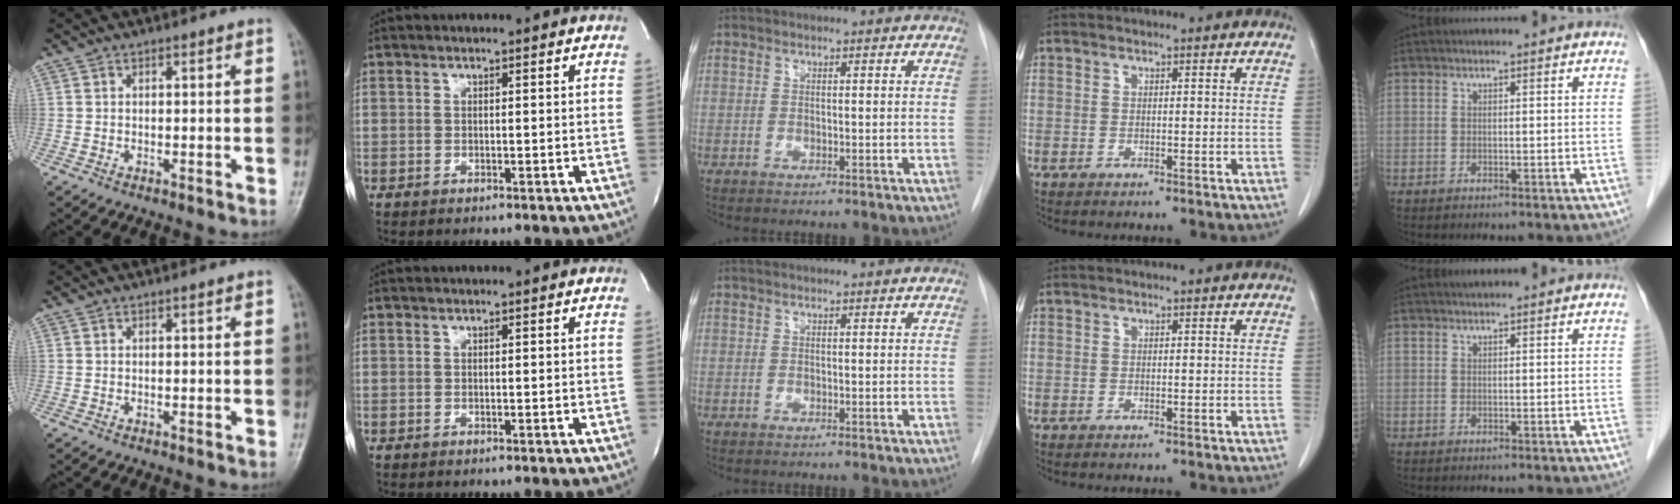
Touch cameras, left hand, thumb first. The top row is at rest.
{}